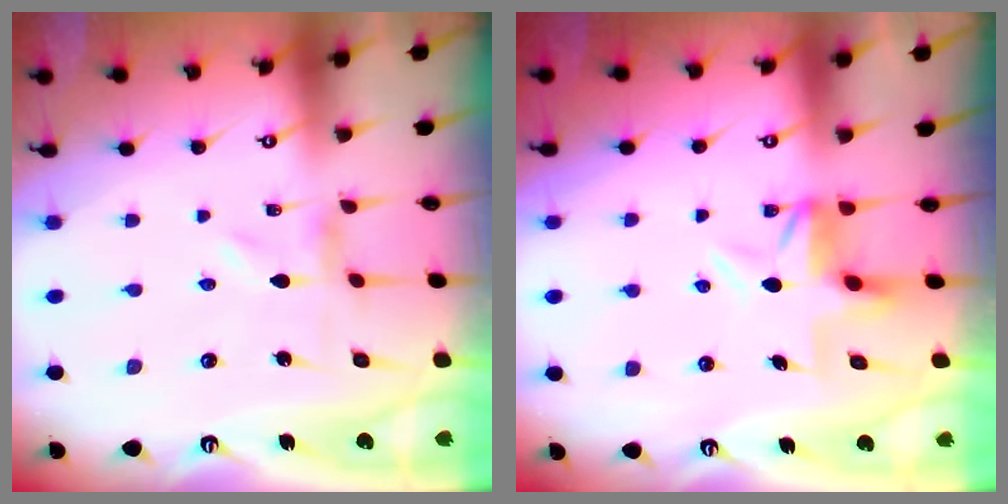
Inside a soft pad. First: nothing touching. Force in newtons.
{"total": 4.5, "press": 4.4, "slide": 0.3}